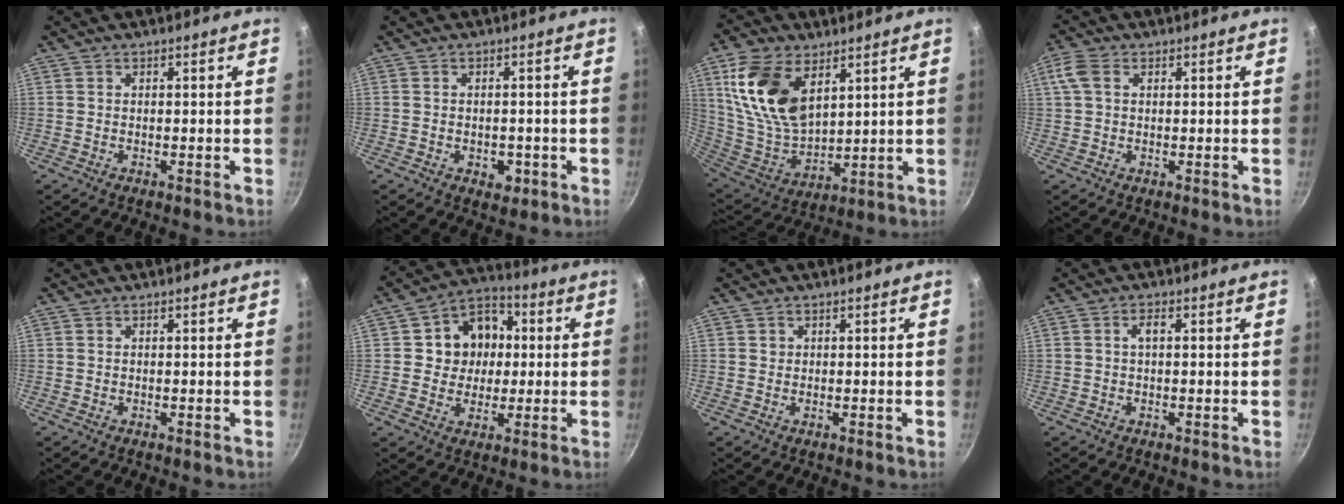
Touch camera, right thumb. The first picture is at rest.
{"total": 3.6, "force": [-1.3, 2.4, 2.3], "torque": [-0.023, 0.004, -0.011]}
{"total": 17.8, "force": [7.6, 10.2, 12.4], "torque": [-0.228, -0.038, 0.161]}
{"total": 4.4, "force": [1.3, 2.9, 3.0], "torque": [-0.066, 0.010, 0.022]}
{"total": 0.0}
{"total": 11.4, "force": [1.4, 10.0, 5.4], "torque": [-0.045, 0.013, 0.011]}
{"total": 0.6, "force": [0.2, 0.6, 0.1], "torque": [0.004, 0.002, 0.002]}
{"total": 1.8, "force": [0.2, 0.7, 1.6], "torque": [-0.032, 0.008, 0.003]}